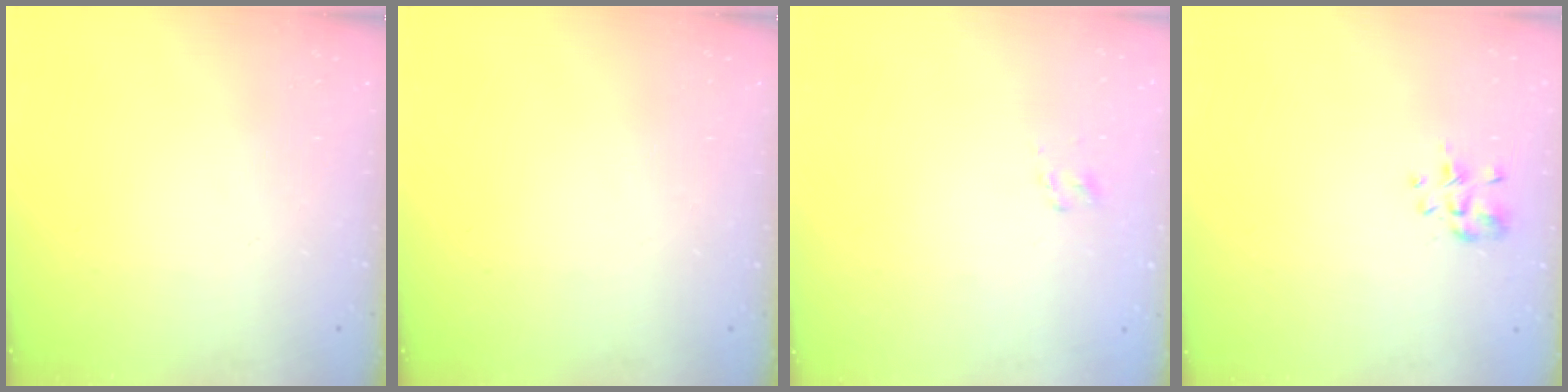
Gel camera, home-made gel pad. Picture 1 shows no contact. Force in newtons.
{"total": 0.0}
{"total": 2.5, "press": 2.4, "slide": 0.8}
{"total": 2.5, "press": 2.3, "slide": 0.8}